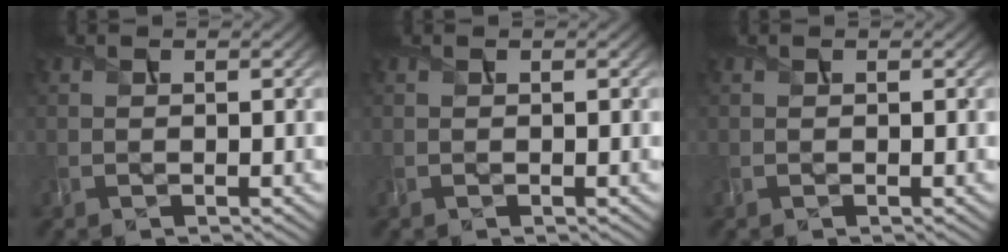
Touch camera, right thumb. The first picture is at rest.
{"total": 0.0}
{"total": 0.0}